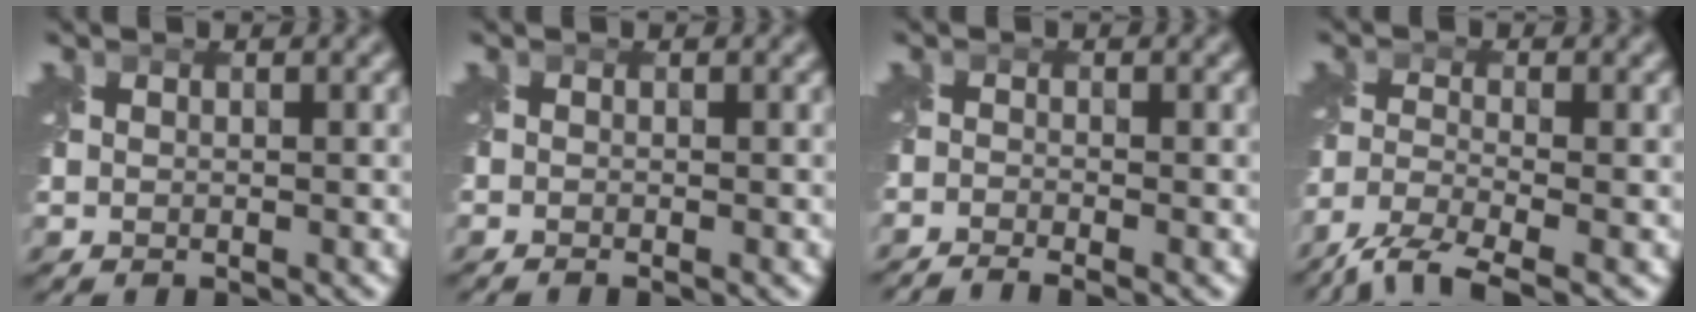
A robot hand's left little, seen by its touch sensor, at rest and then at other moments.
{"total": 0.7, "force": [-0.4, 0.2, 0.5], "torque": [-0.002, -0.003, -0.008]}
{"total": 3.0, "force": [-2.5, 0.5, 1.7], "torque": [-0.026, -0.004, -0.048]}
{"total": 5.2, "force": [-4.1, 1.3, 2.9], "torque": [-0.067, -0.004, -0.088]}